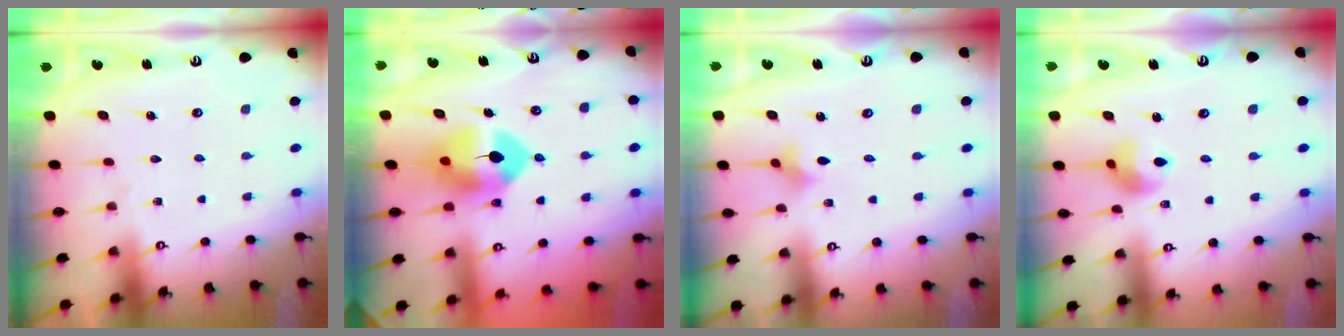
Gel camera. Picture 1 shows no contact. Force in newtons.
{"total": 9.6, "press": 9.4, "slide": 2.0}
{"total": 2.6, "press": 2.5, "slide": 0.7}
{"total": 8.5, "press": 8.5, "slide": 0.6}